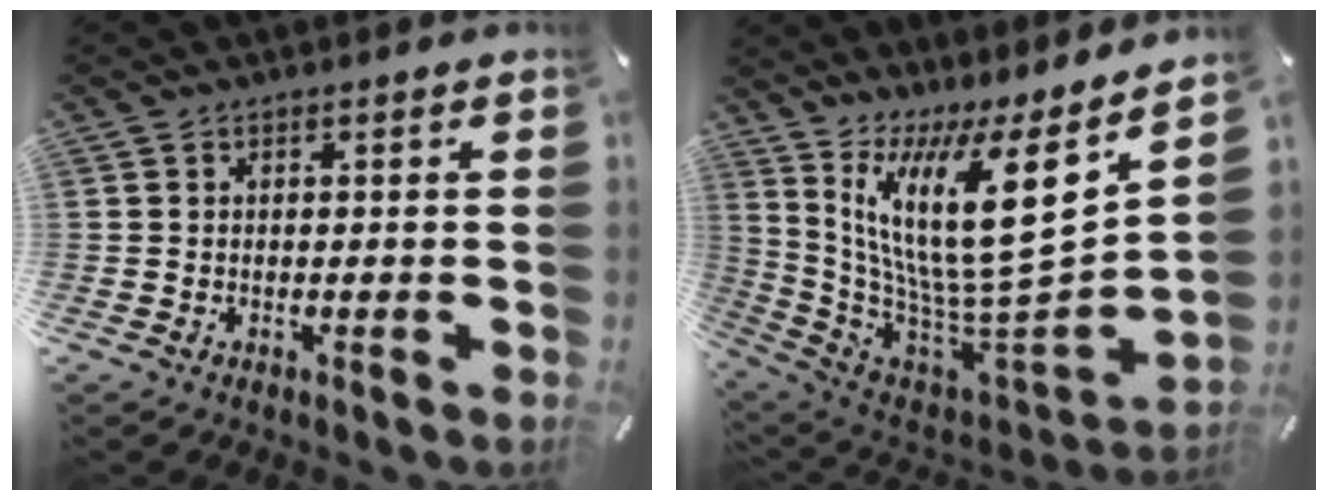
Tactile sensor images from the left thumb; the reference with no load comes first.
{"total": 21.1, "force": [8.2, 5.8, 18.6], "torque": [-0.347, -0.091, 0.132]}